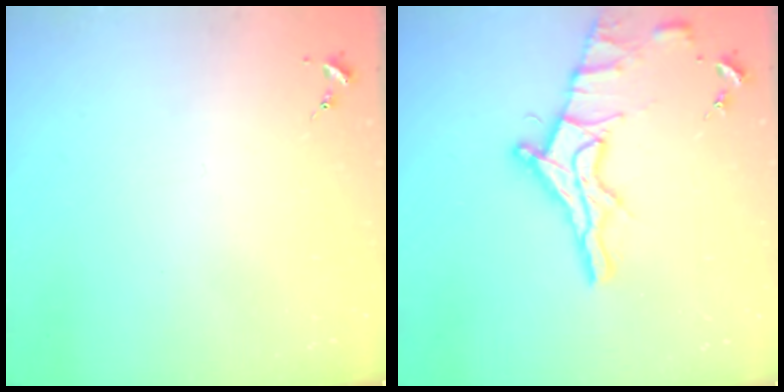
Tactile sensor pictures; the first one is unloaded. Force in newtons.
{"total": 15.5, "press": 15.4, "slide": 1.4}